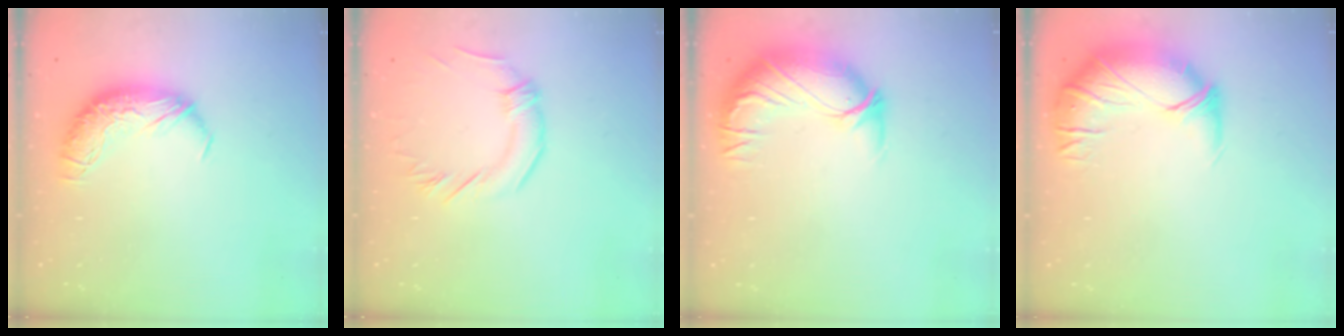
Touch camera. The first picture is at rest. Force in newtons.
{"total": 1.8, "press": 1.5, "slide": 1.0}
{"total": 2.6, "press": 0.7, "slide": 2.5}
{"total": 2.7, "press": 1.3, "slide": 2.4}